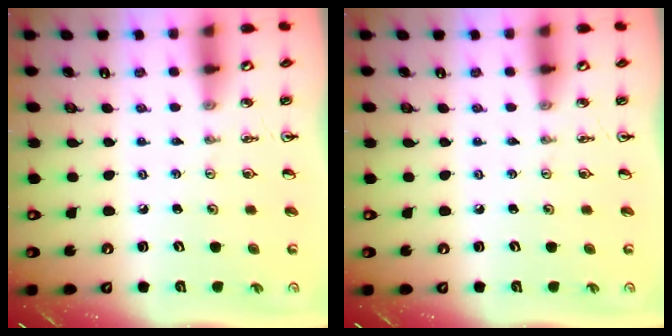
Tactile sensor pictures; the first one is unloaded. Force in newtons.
{"total": 0.0}